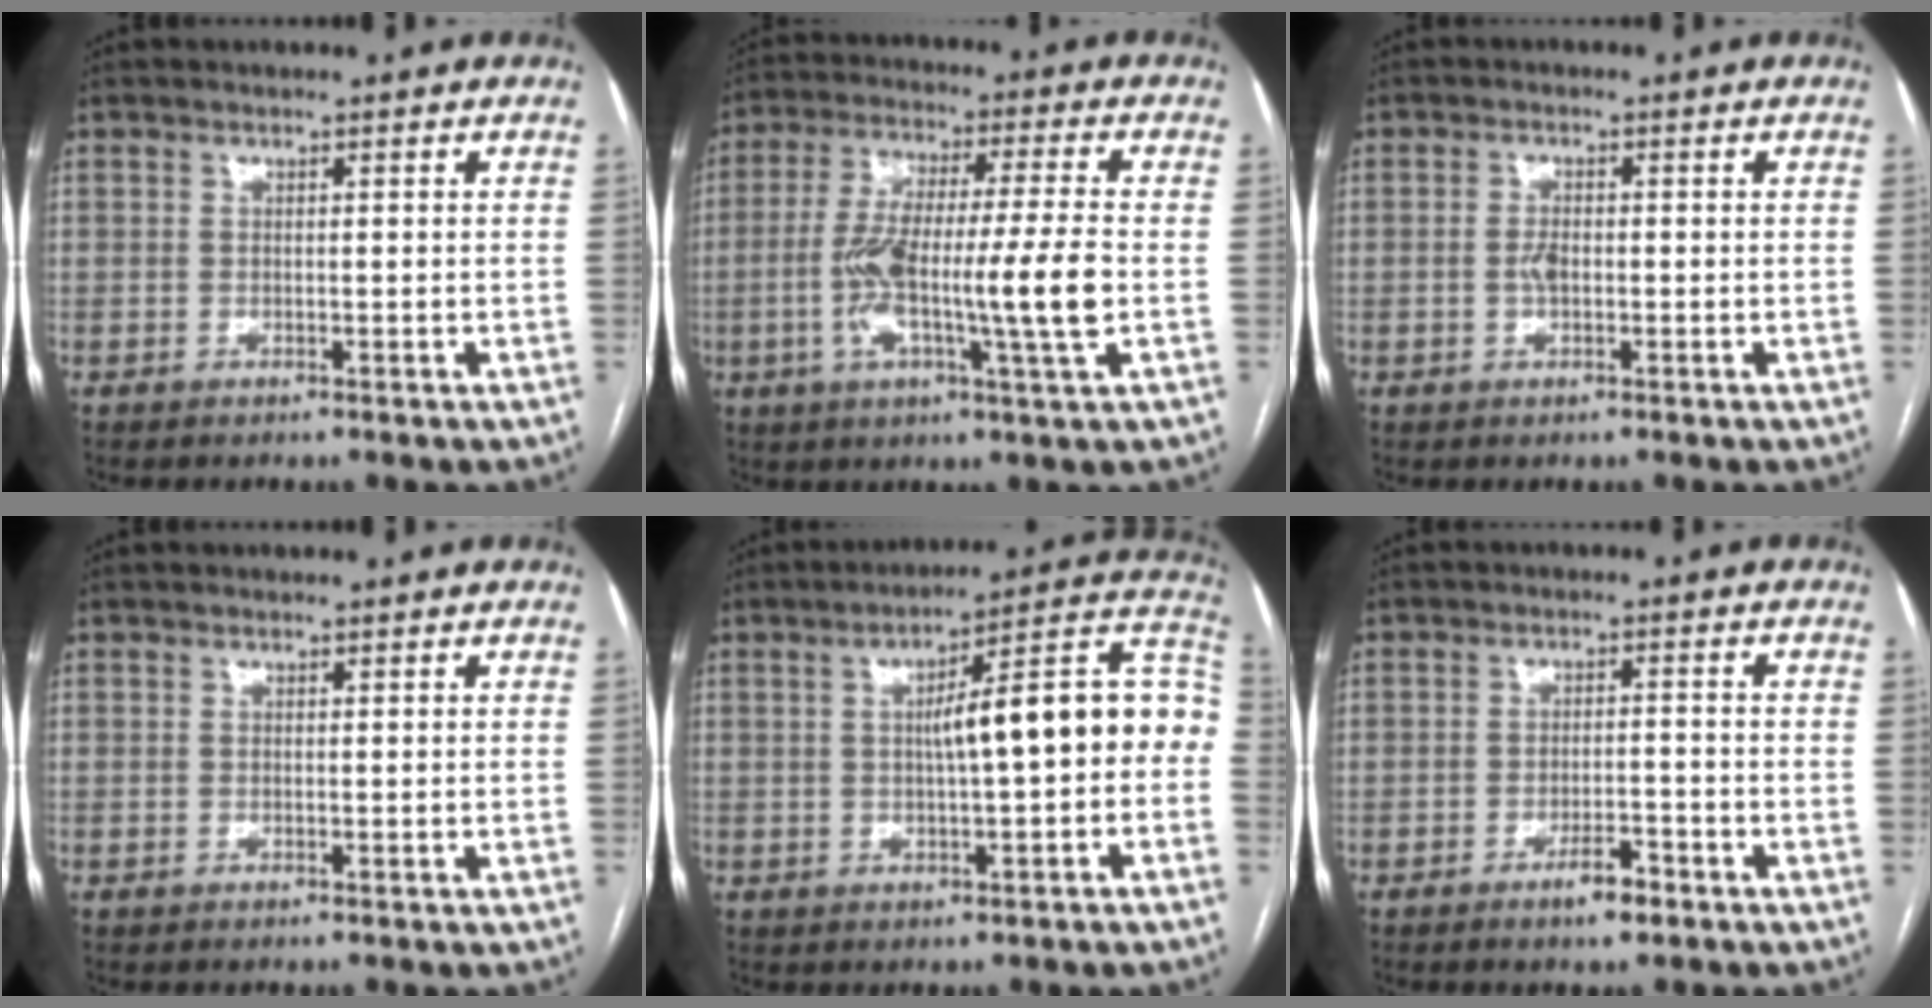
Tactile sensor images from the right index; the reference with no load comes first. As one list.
[{"total": 14.2, "force": [-2.4, 0.5, 14.0], "torque": [-0.263, 0.001, -0.049]}, {"total": 2.2, "force": [-0.3, 1.0, 1.9], "torque": [-0.040, 0.002, -0.006]}, {"total": 0.0}, {"total": 14.3, "force": [0.0, 2.7, 14.0], "torque": [-0.189, 0.053, 0.002]}, {"total": 3.6, "force": [-2.5, 1.1, 2.5], "torque": [-0.037, 0.004, -0.040]}]